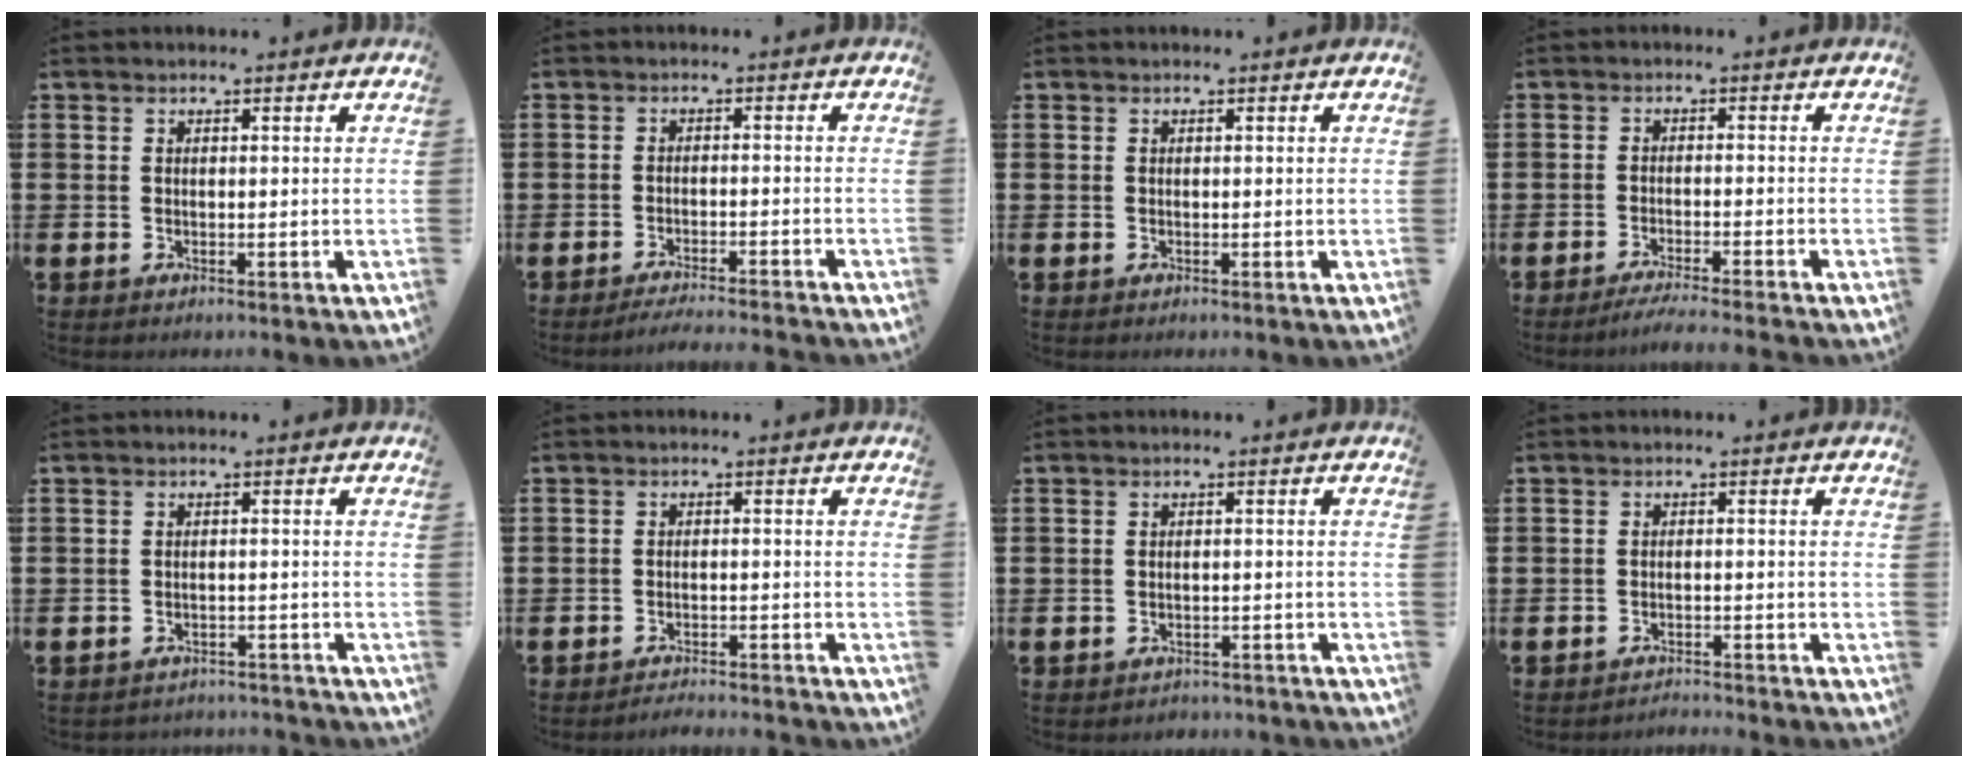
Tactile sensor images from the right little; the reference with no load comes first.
{"total": 1.9, "force": [-1.8, -0.3, 0.4], "torque": [-0.006, 0.003, -0.036]}
{"total": 0.0}
{"total": 2.3, "force": [-2.0, -0.3, 1.1], "torque": [-0.016, 0.000, -0.037]}
{"total": 1.5, "force": [-1.5, 0.0, -0.1], "torque": [-0.004, 0.002, -0.033]}
{"total": 1.7, "force": [-1.7, -0.1, 0.0], "torque": [-0.003, 0.005, -0.036]}
{"total": 1.1, "force": [-1.1, 0.1, -0.1], "torque": [-0.002, 0.003, -0.024]}
{"total": 1.6, "force": [-1.6, -0.2, -0.2], "torque": [-0.001, 0.005, -0.035]}